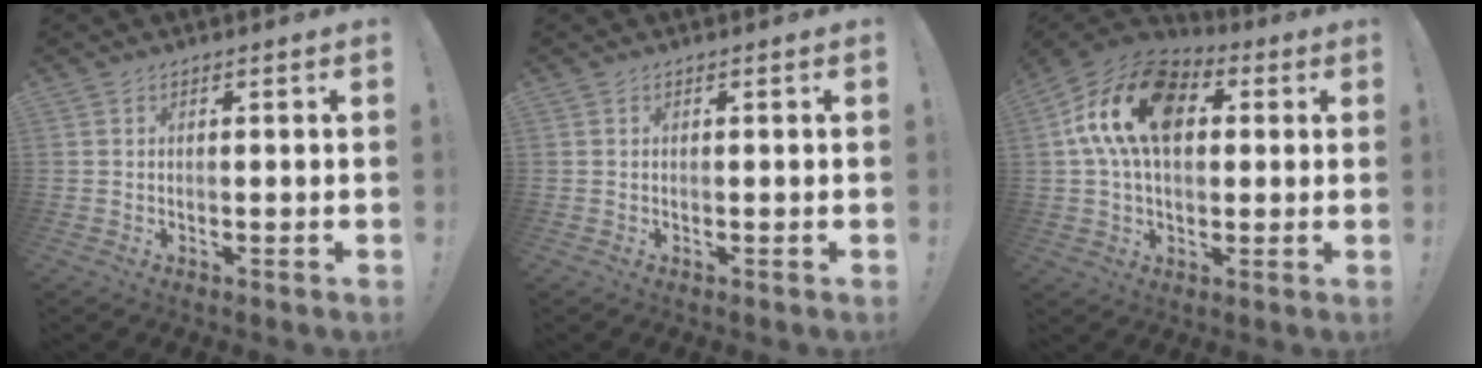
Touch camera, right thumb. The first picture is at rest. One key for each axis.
{"total": 0.0}
{"total": 19.1, "fx": 5.0, "fy": 12.0, "fz": 14.0, "tx": -0.251, "ty": 0.009, "tz": 0.087}